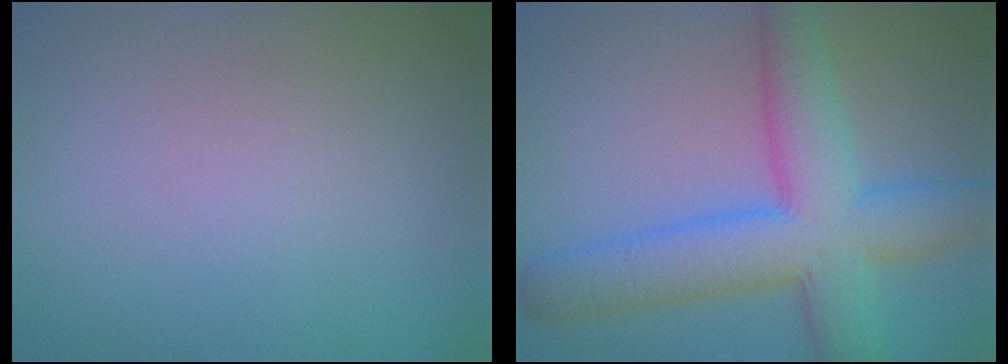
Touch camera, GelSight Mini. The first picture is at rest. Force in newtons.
{"total": 9.4, "press": 9.4, "slide": 0.4}